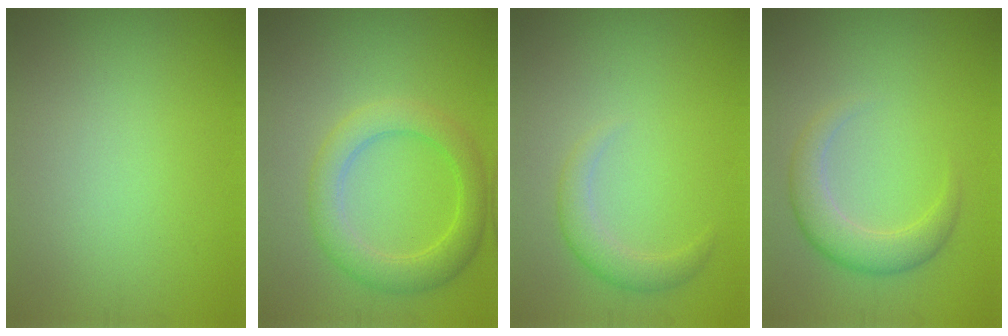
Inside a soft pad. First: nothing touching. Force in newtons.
{"total": 4.3, "press": 4.3, "slide": 0.1}
{"total": 2.2, "press": 2.2, "slide": 0.1}
{"total": 3.4, "press": 3.4, "slide": 0.2}